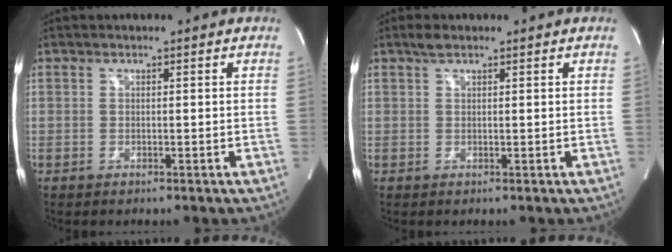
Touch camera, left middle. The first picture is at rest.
{"total": 1.5, "force": [1.1, 0.5, 0.8], "torque": [-0.022, 0.009, 0.022]}